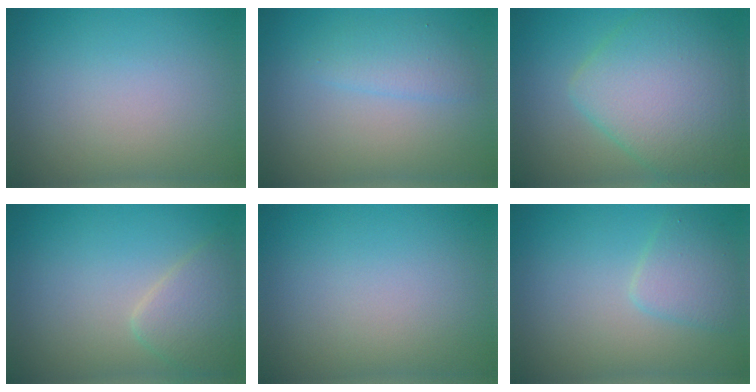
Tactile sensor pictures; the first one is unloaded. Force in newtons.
{"total": 2.0, "press": 2.0, "slide": 0.1}
{"total": 7.7, "press": 7.7, "slide": 0.2}
{"total": 2.8, "press": 2.8, "slide": 0.1}
{"total": 0.0}
{"total": 2.3, "press": 2.3, "slide": 0.1}